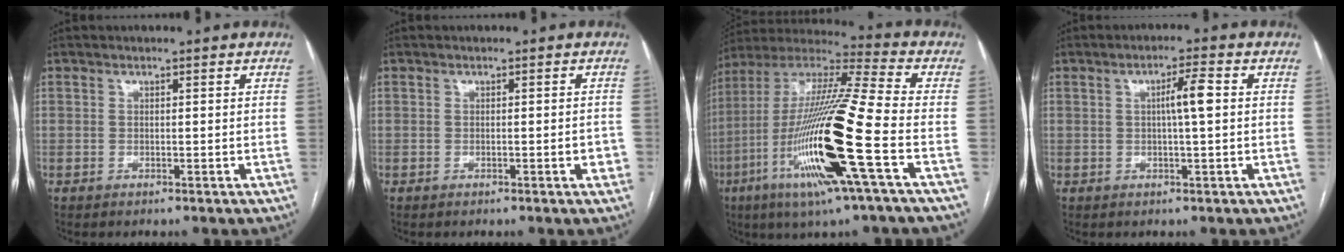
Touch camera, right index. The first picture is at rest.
{"total": 1.6, "force": [-0.6, 0.2, 1.4], "torque": [-0.012, 0.001, -0.008]}
{"total": 23.1, "force": [-7.2, 0.5, 21.9], "torque": [-0.449, -0.028, -0.140]}
{"total": 4.0, "force": [0.4, 0.0, 4.0], "torque": [-0.068, 0.005, 0.006]}